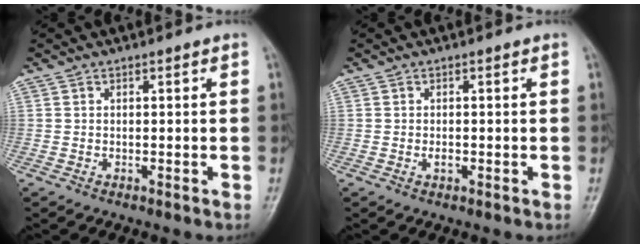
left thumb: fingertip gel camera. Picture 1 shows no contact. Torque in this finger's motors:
{"motor_torque": [-0.04, 0.08, 0.29, 0.39, 0.00]}